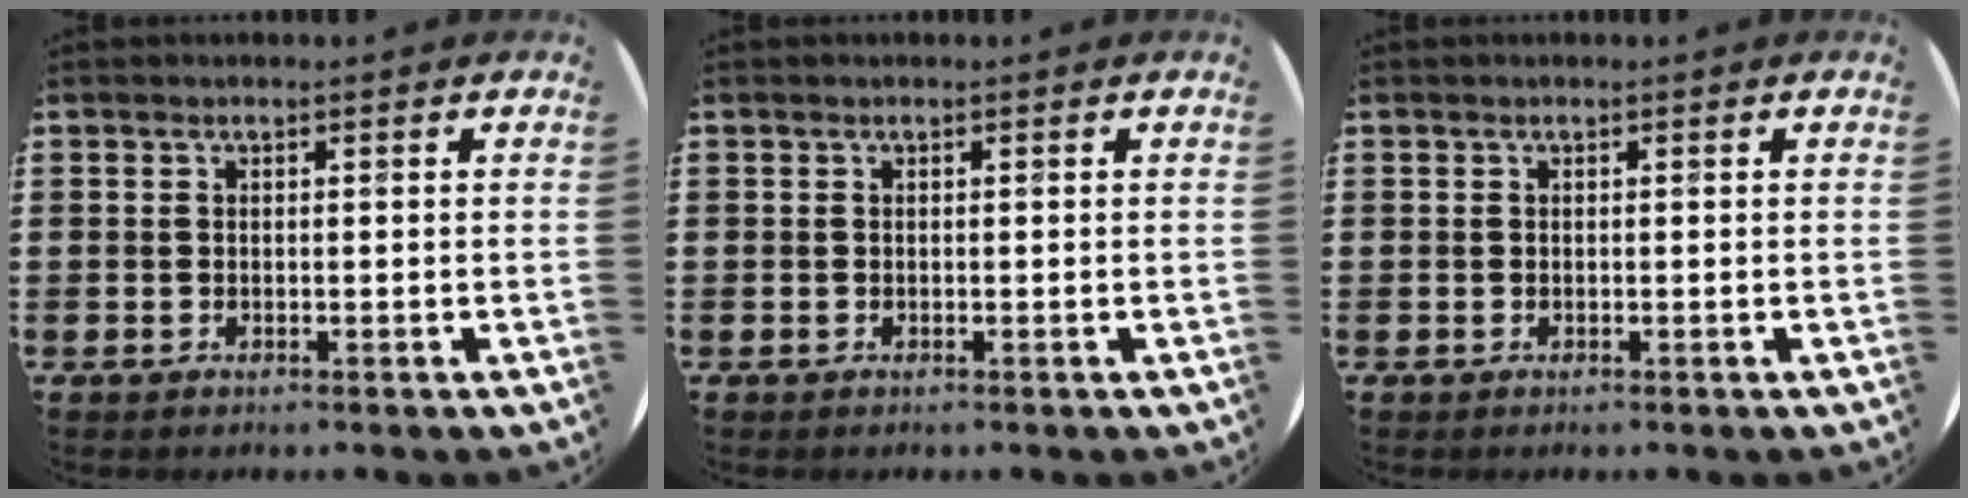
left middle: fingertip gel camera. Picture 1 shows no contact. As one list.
[{"total": 0.0}, {"total": 0.0}]